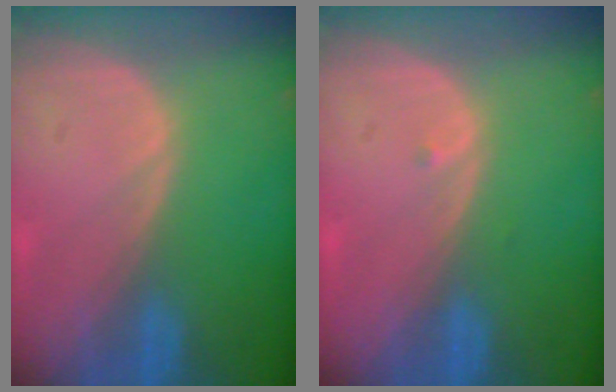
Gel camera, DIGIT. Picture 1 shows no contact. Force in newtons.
{"total": 0.5, "press": 0.4, "slide": 0.3}